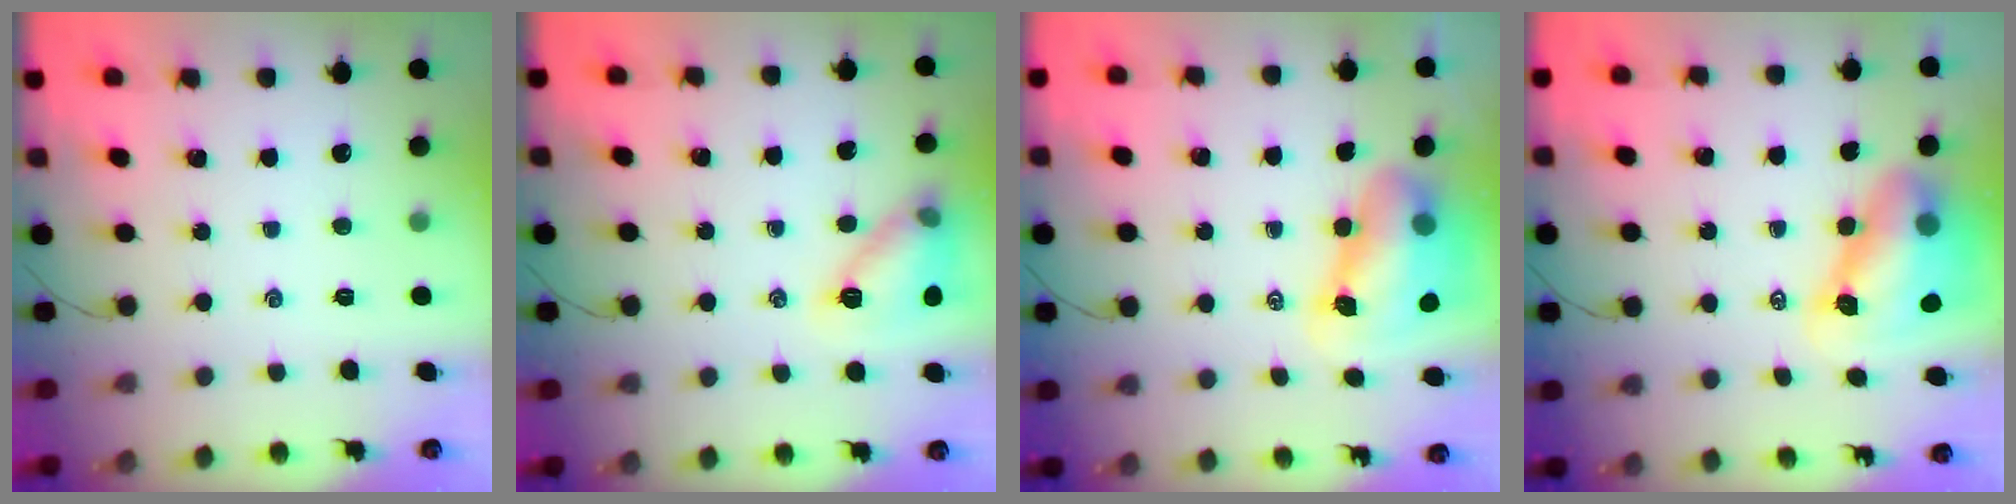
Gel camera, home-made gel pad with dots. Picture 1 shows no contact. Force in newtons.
{"total": 11.5, "press": 11.5, "slide": 0.4}
{"total": 10.2, "press": 9.9, "slide": 2.5}
{"total": 10.0, "press": 9.6, "slide": 2.8}